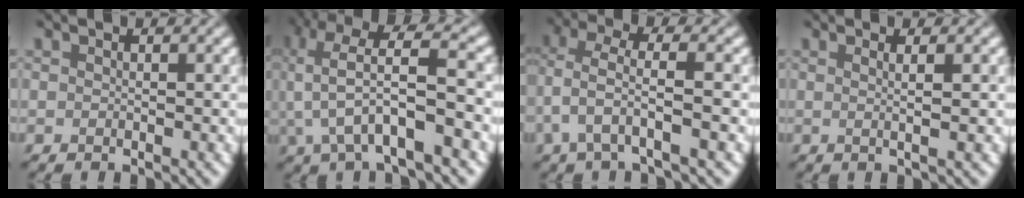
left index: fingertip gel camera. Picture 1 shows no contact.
{"total": 8.0, "force": [-1.0, 2.5, 7.6], "torque": [-0.141, 0.027, -0.021]}
{"total": 3.3, "force": [0.0, 0.9, 3.2], "torque": [-0.075, 0.008, -0.002]}
{"total": 2.4, "force": [0.6, 0.9, 2.1], "torque": [-0.015, 0.006, -0.012]}